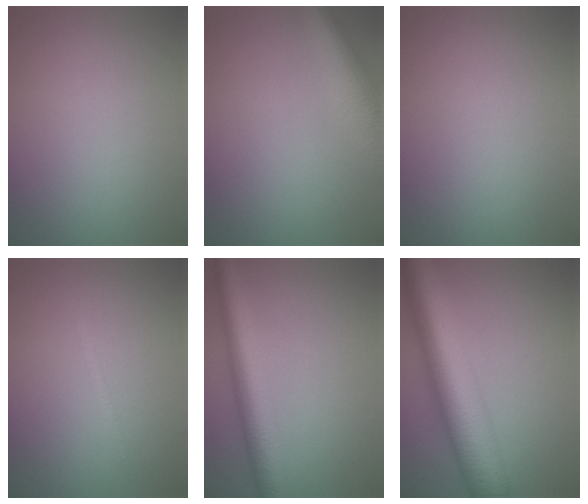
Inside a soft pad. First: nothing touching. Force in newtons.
{"total": 7.7, "press": 7.7, "slide": 0.5}
{"total": 0.0}
{"total": 0.8, "press": 0.8, "slide": 0.0}
{"total": 5.9, "press": 5.9, "slide": 0.1}
{"total": 10.5, "press": 10.5, "slide": 0.2}